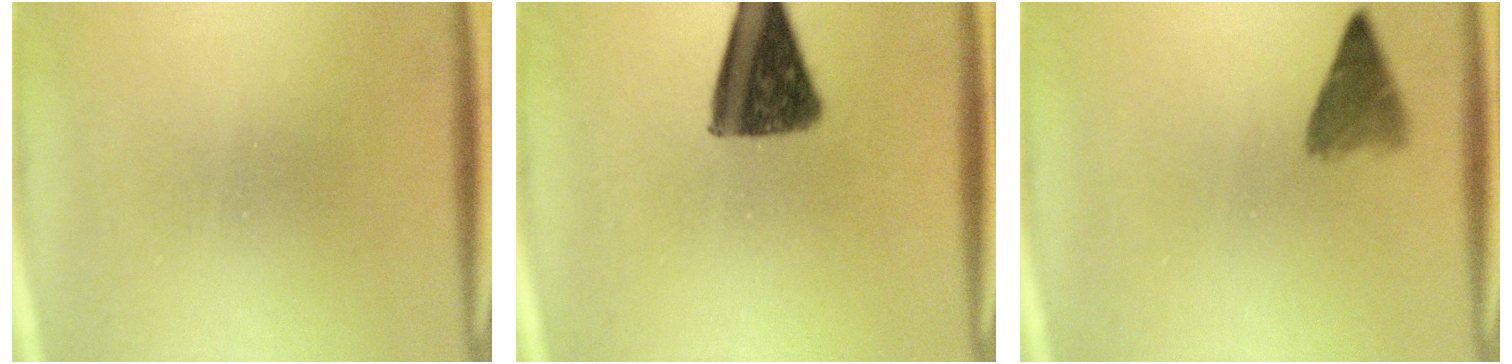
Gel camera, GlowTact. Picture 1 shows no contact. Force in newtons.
{"total": 12.0}
{"total": 4.6}